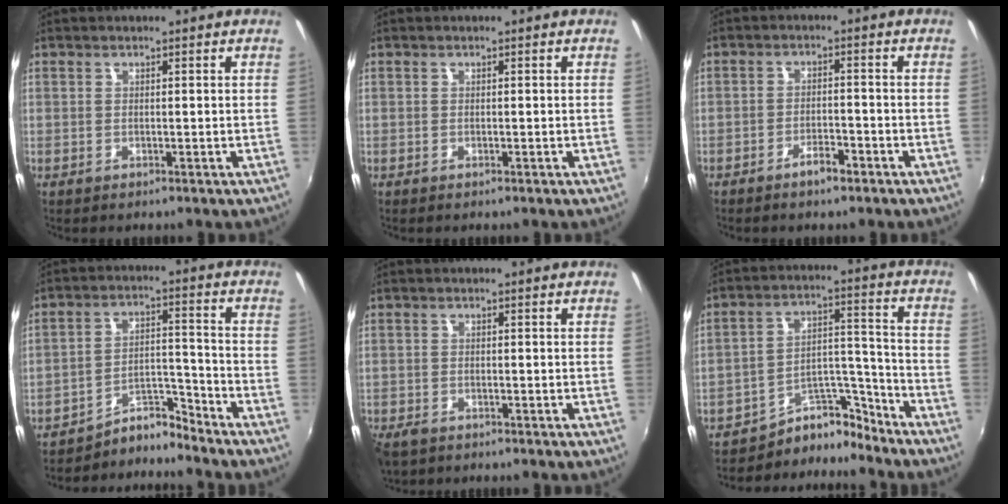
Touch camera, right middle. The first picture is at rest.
{"total": 0.0}
{"total": 3.4, "force": [-2.6, 1.1, 2.0], "torque": [-0.047, 0.000, -0.042]}
{"total": 5.9, "force": [-5.9, 0.0, -0.3], "torque": [0.005, 0.031, -0.109]}
{"total": 3.2, "force": [-2.4, 1.6, 1.3], "torque": [-0.036, -0.012, -0.045]}
{"total": 8.9, "force": [-8.4, 2.8, 0.4], "torque": [-0.002, 0.059, -0.145]}